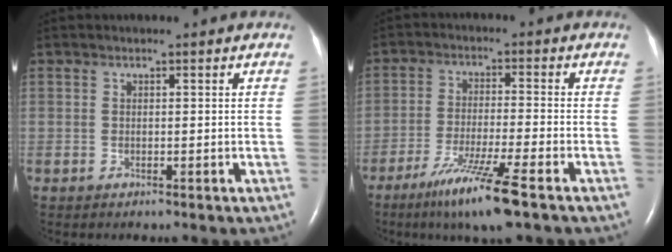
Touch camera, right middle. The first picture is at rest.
{"total": 9.5, "force": [-5.9, -1.2, 7.3], "torque": [-0.144, -0.033, -0.108]}